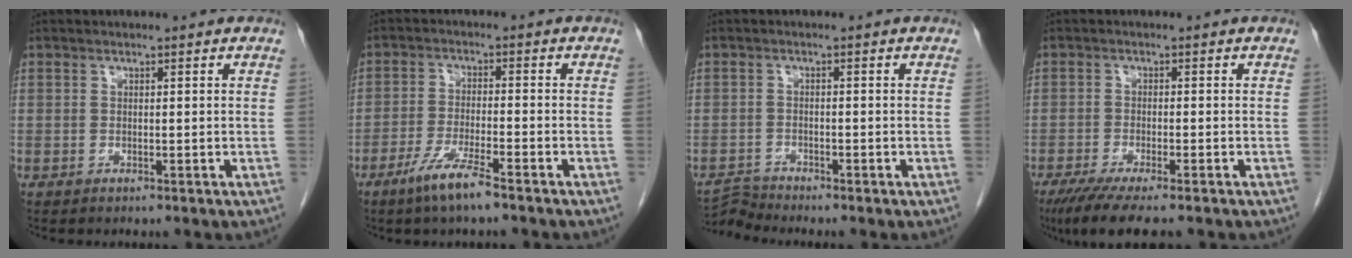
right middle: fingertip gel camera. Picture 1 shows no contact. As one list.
[{"total": 6.1, "force": [-4.2, 0.1, 4.4], "torque": [-0.091, -0.012, -0.081]}, {"total": 2.6, "force": [-2.3, -0.8, -0.6], "torque": [0.010, -0.016, -0.042]}, {"total": 7.6, "force": [-5.7, 0.7, 4.9], "torque": [-0.079, -0.020, -0.091]}]